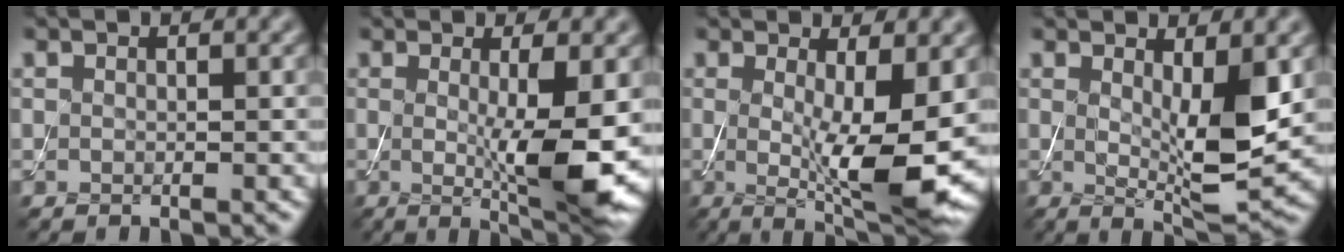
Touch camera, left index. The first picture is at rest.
{"total": 6.9, "force": [-0.4, 1.2, 6.8], "torque": [-0.104, -0.017, 0.002]}
{"total": 7.9, "force": [-0.4, 1.7, 7.7], "torque": [-0.117, -0.020, 0.001]}
{"total": 5.7, "force": [0.6, 1.4, 5.5], "torque": [-0.089, -0.019, 0.017]}